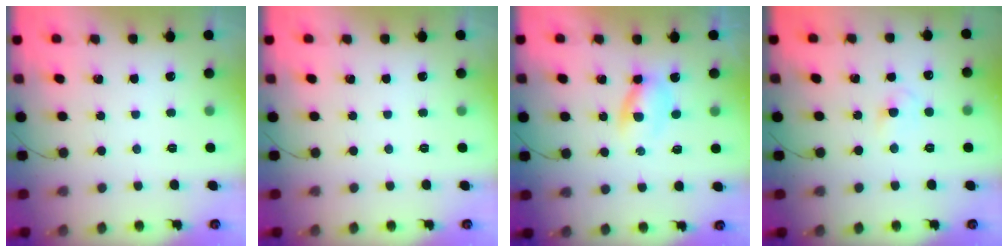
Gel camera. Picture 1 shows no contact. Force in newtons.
{"total": 0.0}
{"total": 3.3, "press": 3.0, "slide": 1.3}
{"total": 2.3, "press": 2.1, "slide": 1.0}